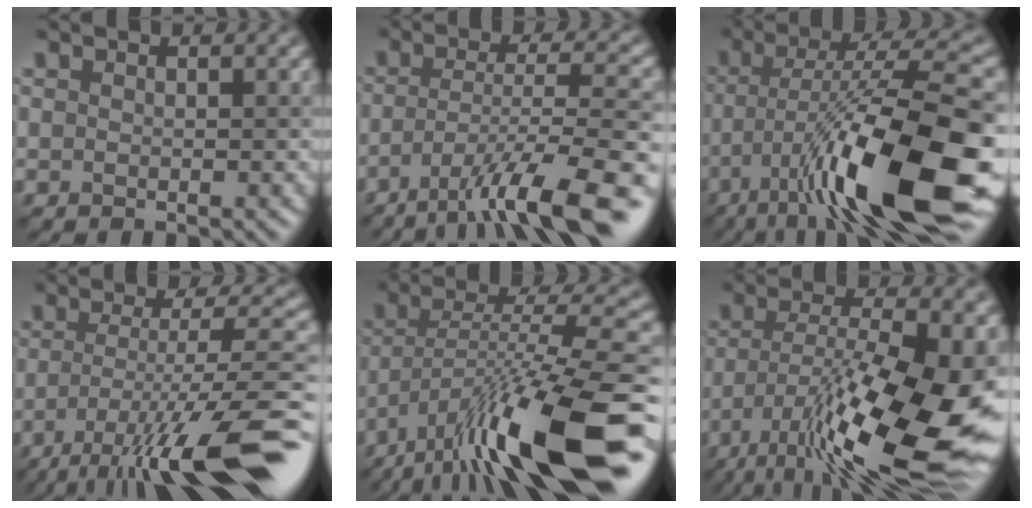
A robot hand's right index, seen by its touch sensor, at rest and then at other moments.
{"total": 11.3, "force": [-6.2, 2.5, 9.0], "torque": [-0.139, 0.005, -0.101]}
{"total": 14.9, "force": [-6.2, 3.5, 13.1], "torque": [-0.229, -0.002, -0.098]}
{"total": 14.5, "force": [-7.1, 3.1, 12.2], "torque": [-0.208, 0.000, -0.116]}
{"total": 15.6, "force": [-8.9, 4.1, 12.1], "torque": [-0.202, 0.006, -0.153]}
{"total": 17.1, "force": [-6.6, 5.7, 14.7], "torque": [-0.248, -0.022, -0.110]}